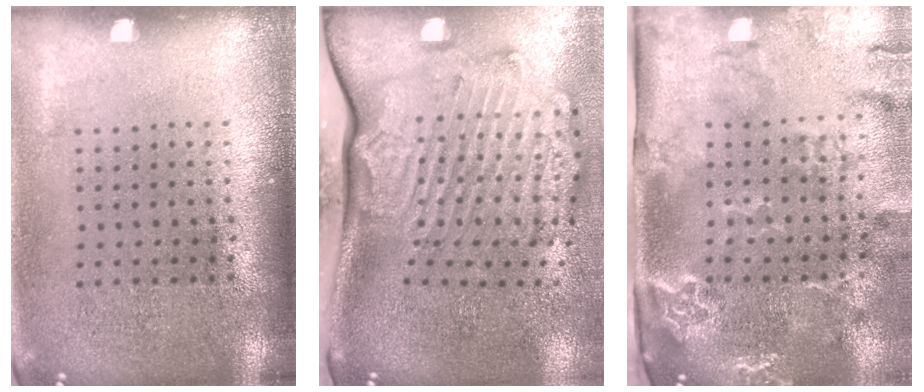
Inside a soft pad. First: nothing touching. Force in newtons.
{"total": 3.6, "press": 2.5, "slide": 2.6}
{"total": 3.2, "press": 2.4, "slide": 2.2}